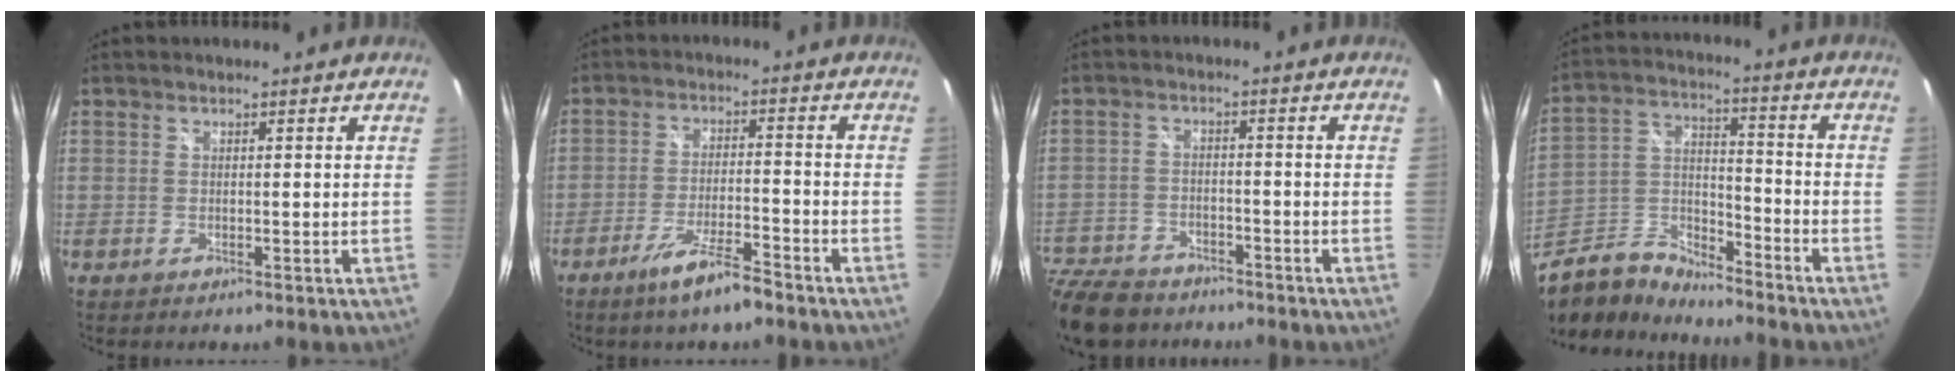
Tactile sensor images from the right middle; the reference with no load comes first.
{"total": 7.8, "force": [-5.8, 0.7, 5.2], "torque": [-0.111, -0.007, -0.100]}
{"total": 15.2, "force": [-11.5, 8.1, 5.6], "torque": [-0.171, -0.006, -0.198]}
{"total": 11.1, "force": [-9.3, 4.6, 4.1], "torque": [-0.099, 0.015, -0.190]}